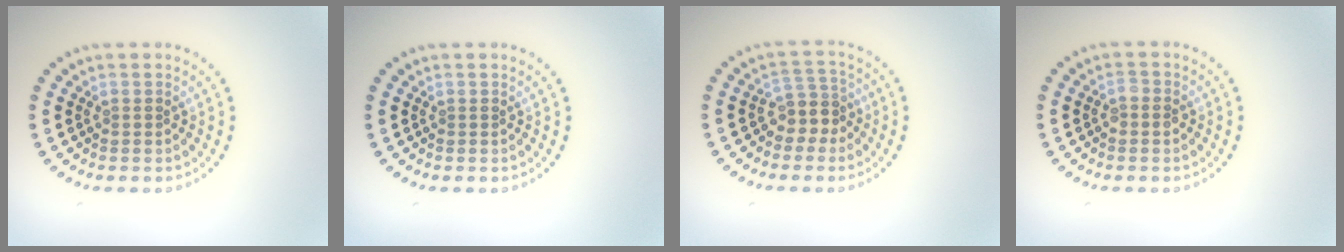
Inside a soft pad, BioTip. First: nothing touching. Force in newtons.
{"total": 0.0}
{"total": 2.7, "press": 2.1, "slide": 1.7}
{"total": 1.2, "press": 1.1, "slide": 0.2}